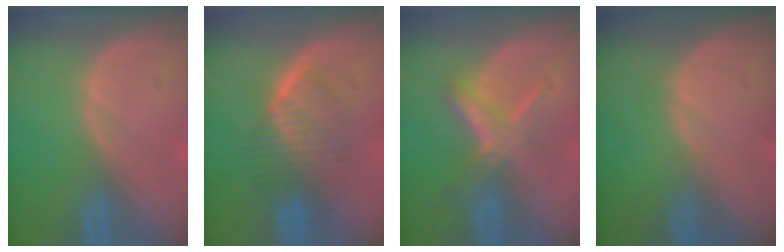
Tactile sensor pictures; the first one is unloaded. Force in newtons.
{"total": 6.5, "press": 6.5, "slide": 0.9}
{"total": 5.8, "press": 5.5, "slide": 1.8}
{"total": 0.0}